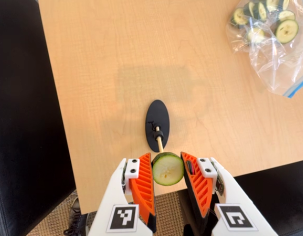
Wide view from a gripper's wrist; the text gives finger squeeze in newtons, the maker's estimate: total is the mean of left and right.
{"total": 8.3, "left": 8.3, "right": 8.2}